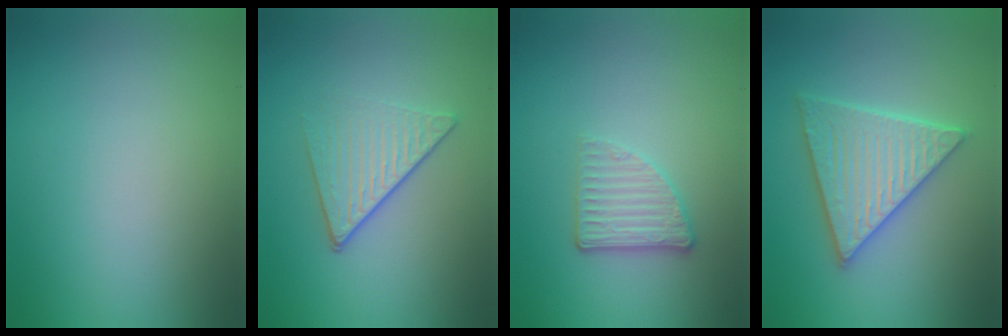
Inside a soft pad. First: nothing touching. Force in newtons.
{"total": 4.2, "press": 2.9, "slide": 3.0}
{"total": 2.7, "press": 2.3, "slide": 1.4}
{"total": 5.7, "press": 5.6, "slide": 0.6}